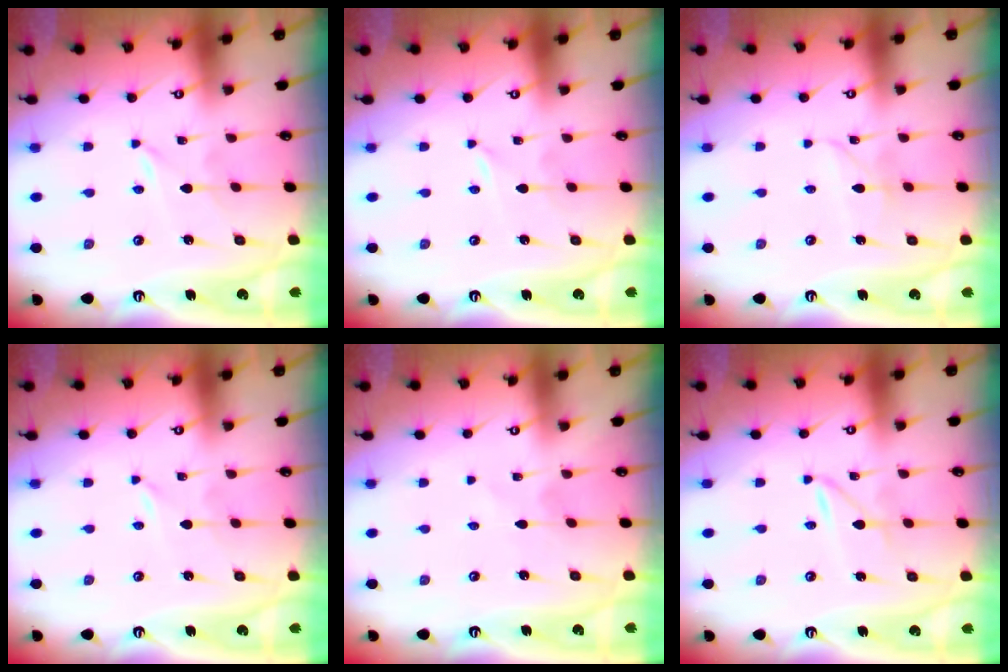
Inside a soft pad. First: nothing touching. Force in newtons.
{"total": 0.0}
{"total": 3.1, "press": 3.1, "slide": 0.1}
{"total": 0.0}
{"total": 1.2, "press": 1.1, "slide": 0.2}
{"total": 1.9, "press": 1.9, "slide": 0.2}